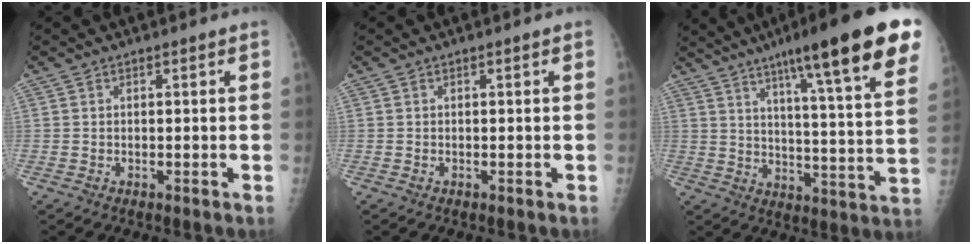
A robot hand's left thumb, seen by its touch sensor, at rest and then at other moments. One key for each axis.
{"total": 0.0}
{"total": 25.3, "fx": 15.4, "fy": 3.2, "fz": 19.8, "tx": -0.273, "ty": -0.043, "tz": 0.214}